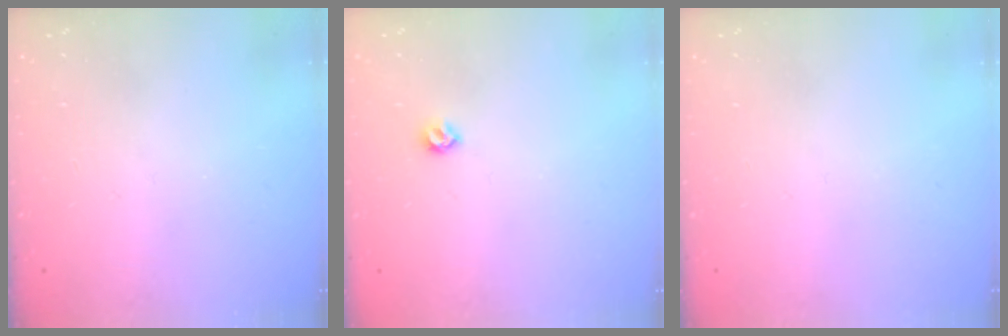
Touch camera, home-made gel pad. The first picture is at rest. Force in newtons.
{"total": 4.9, "press": 4.8, "slide": 0.8}
{"total": 0.0}